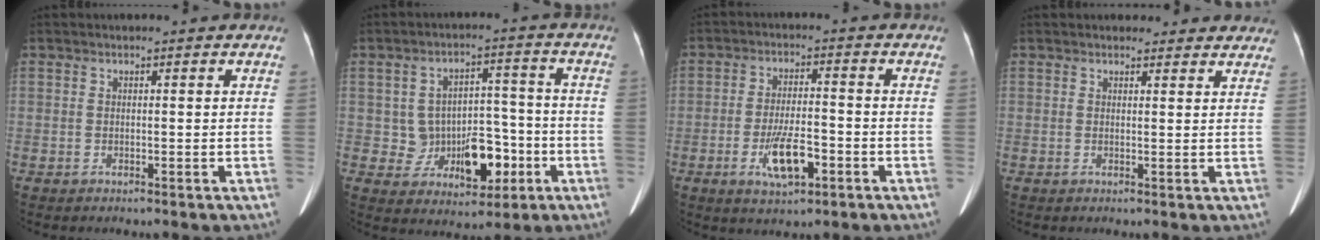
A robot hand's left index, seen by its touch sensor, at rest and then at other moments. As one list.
[{"total": 8.9, "force": [-2.4, 6.4, 5.7], "torque": [-0.079, 0.029, -0.024]}, {"total": 7.3, "force": [-3.1, 2.3, 6.2], "torque": [-0.121, -0.004, -0.050]}, {"total": 6.5, "force": [5.9, 2.4, 0.9], "torque": [0.016, 0.004, 0.048]}]